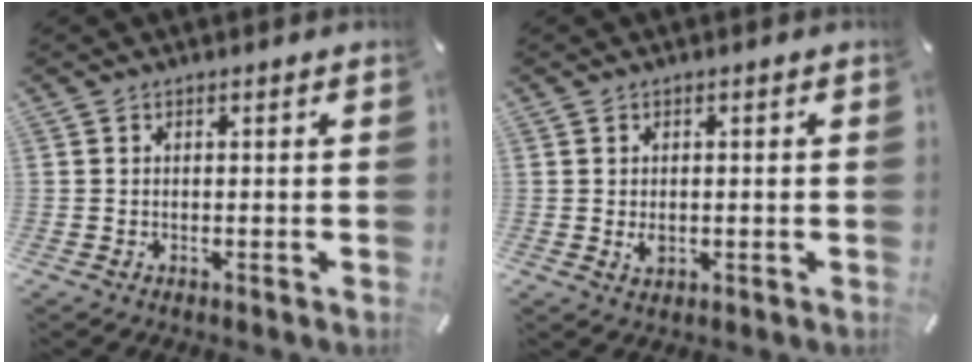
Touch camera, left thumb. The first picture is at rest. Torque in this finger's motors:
{"motor_torque": [0.17, 0.49, 0.30, -0.26, 0.00]}